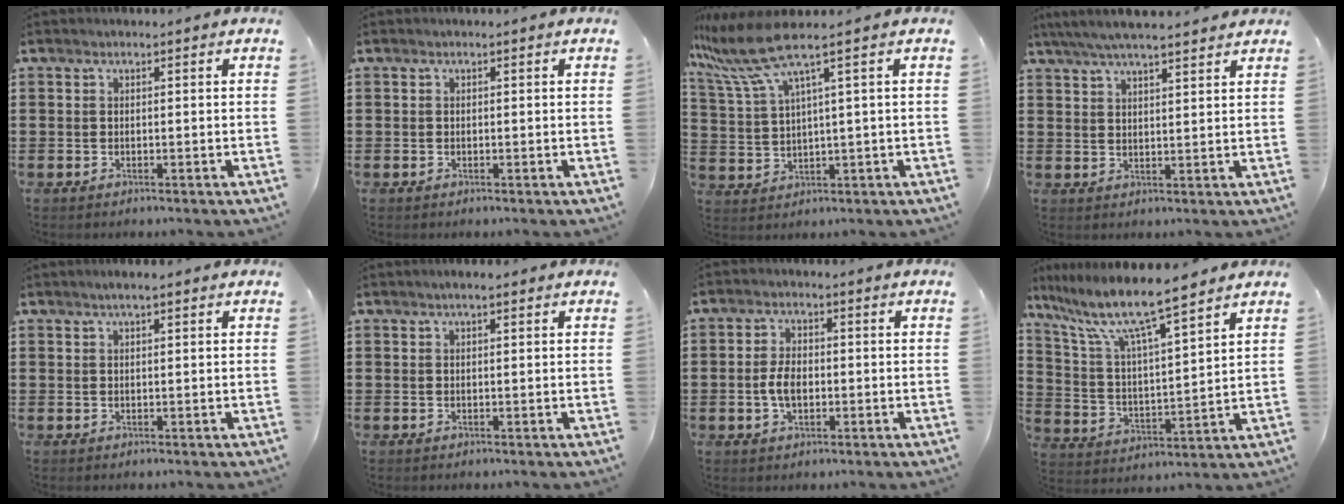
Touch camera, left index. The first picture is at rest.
{"total": 0.0}
{"total": 7.4, "force": [4.4, 0.5, 6.0], "torque": [-0.153, -0.029, 0.071]}
{"total": 5.1, "force": [4.5, 0.3, 2.4], "torque": [-0.056, -0.011, 0.080]}
{"total": 1.4, "force": [0.7, 0.2, 1.2], "torque": [-0.024, 0.002, 0.012]}
{"total": 1.2, "force": [0.5, 0.3, 1.0], "torque": [-0.020, 0.003, 0.007]}
{"total": 4.2, "force": [-0.6, 2.4, 3.5], "torque": [-0.078, 0.001, -0.016]}
{"total": 9.4, "force": [7.9, 0.3, 5.1], "torque": [-0.131, -0.046, 0.129]}